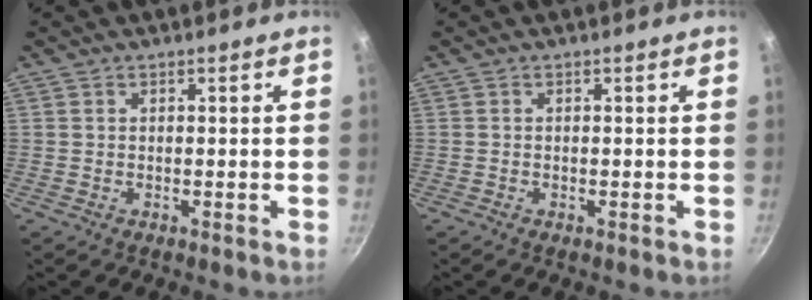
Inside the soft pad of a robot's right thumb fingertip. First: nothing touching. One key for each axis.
{"total": 0.0}